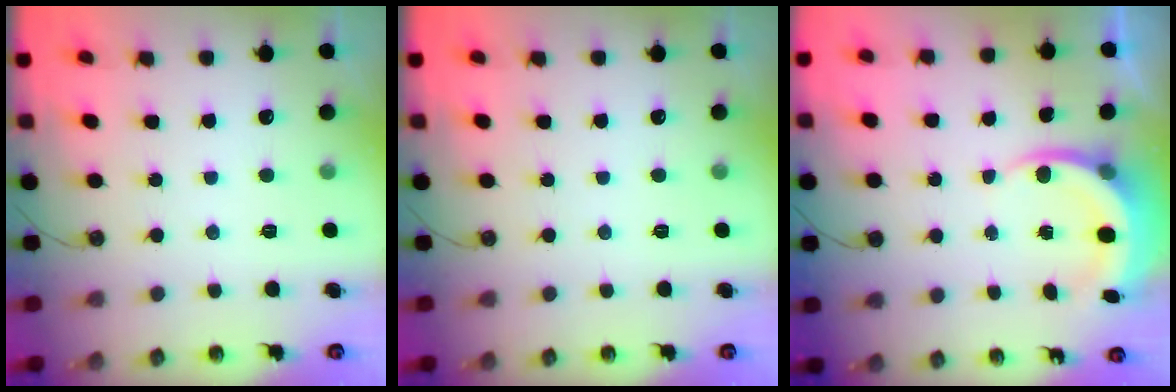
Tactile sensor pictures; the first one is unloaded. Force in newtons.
{"total": 0.0}
{"total": 6.1, "press": 5.9, "slide": 1.6}